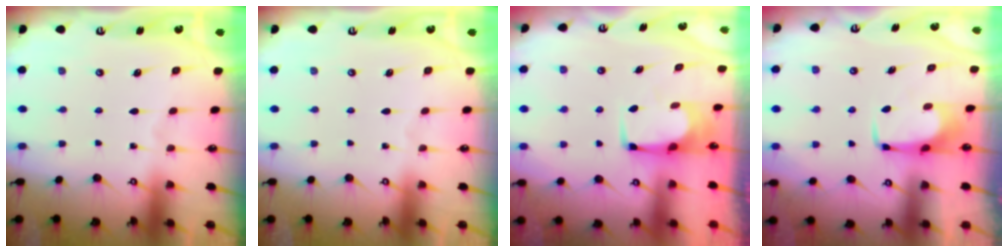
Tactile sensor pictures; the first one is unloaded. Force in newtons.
{"total": 0.0}
{"total": 2.1, "press": 2.1, "slide": 0.2}
{"total": 1.0, "press": 0.9, "slide": 0.4}